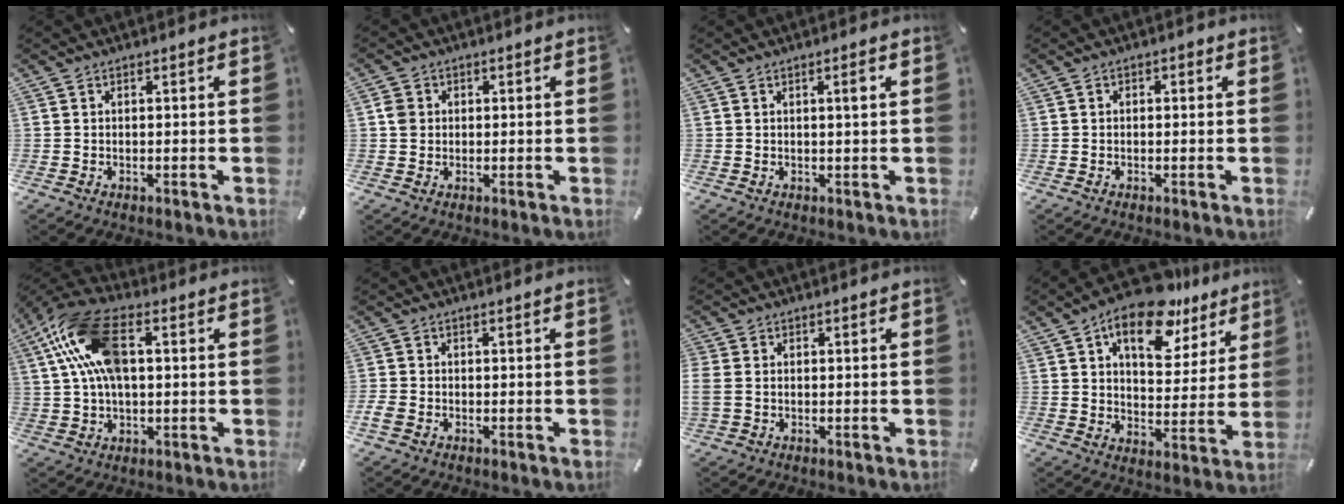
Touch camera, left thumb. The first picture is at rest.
{"total": 2.8, "force": [0.4, 2.7, 0.8], "torque": [-0.011, 0.001, 0.005]}
{"total": 2.2, "force": [0.7, 0.3, 2.1], "torque": [-0.033, 0.000, 0.007]}
{"total": 0.9, "force": [-0.2, 0.8, 0.4], "torque": [-0.008, 0.005, -0.006]}
{"total": 14.9, "force": [3.7, 8.9, 11.3], "torque": [-0.240, 0.016, 0.070]}
{"total": 2.1, "force": [-1.1, 1.5, 1.0], "torque": [-0.021, 0.001, -0.022]}
{"total": 2.4, "force": [-0.3, 1.9, 1.4], "torque": [-0.033, 0.002, -0.008]}
{"total": 15.7, "force": [10.3, 8.3, 8.4], "torque": [-0.114, -0.066, 0.174]}